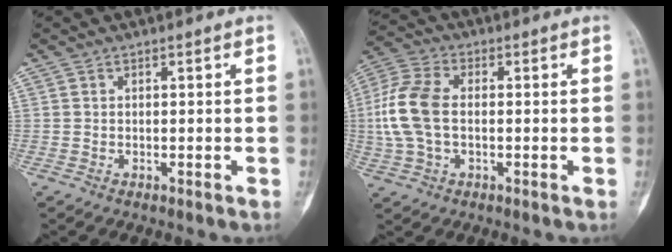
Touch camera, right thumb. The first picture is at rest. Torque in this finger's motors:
{"motor_torque": [0.80, 0.80, 0.13, -0.07, 0.21]}